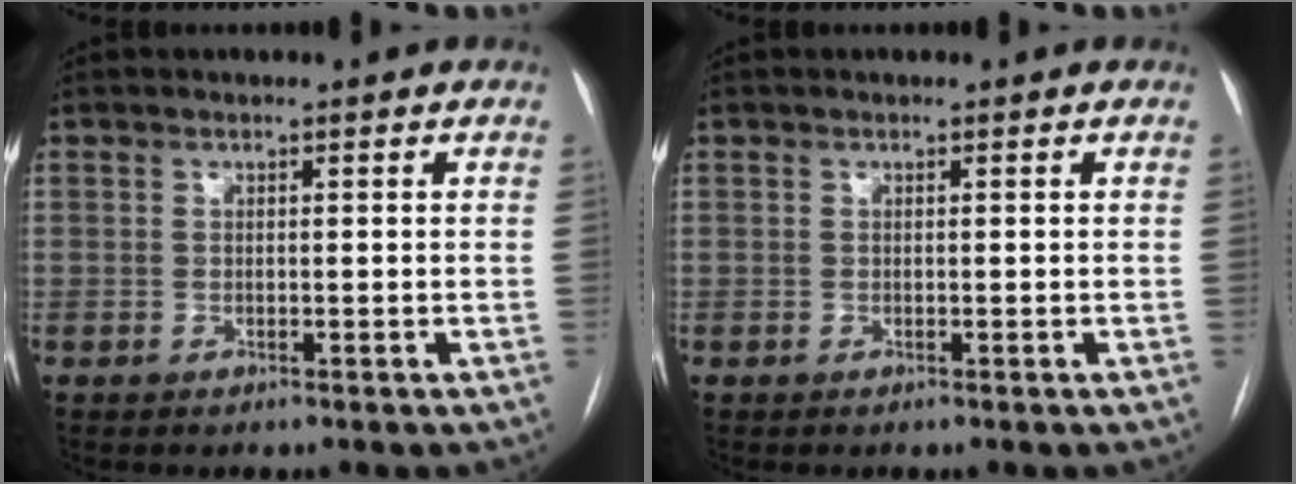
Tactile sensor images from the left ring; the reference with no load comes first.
{"total": 0.0}